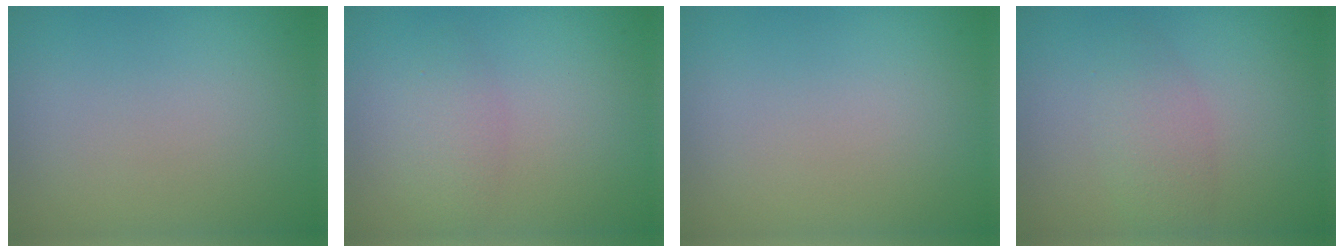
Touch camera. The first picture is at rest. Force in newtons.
{"total": 1.9, "press": 1.9, "slide": 0.1}
{"total": 0.0}
{"total": 2.5, "press": 2.4, "slide": 0.2}